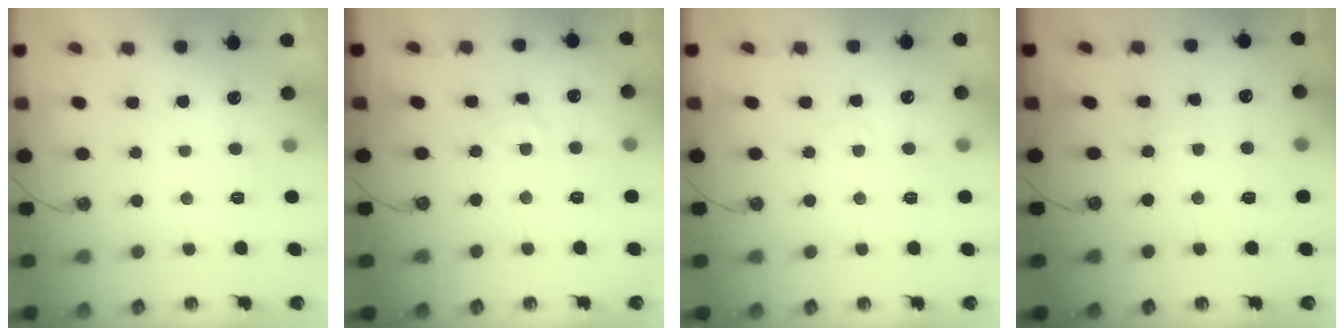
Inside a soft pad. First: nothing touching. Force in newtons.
{"total": 3.5, "press": 3.5, "slide": 0.2}
{"total": 2.7, "press": 2.7, "slide": 0.4}
{"total": 1.8, "press": 1.7, "slide": 0.3}